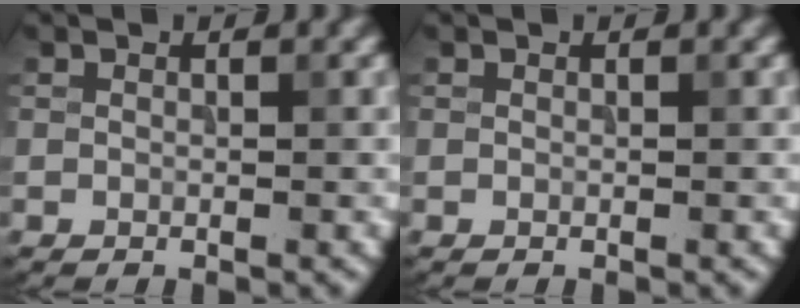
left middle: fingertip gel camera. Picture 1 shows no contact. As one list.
[{"total": 0.0}]